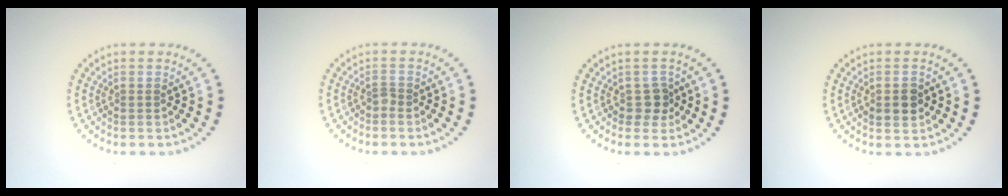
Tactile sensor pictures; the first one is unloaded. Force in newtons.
{"total": 0.8, "press": 0.5, "slide": 0.6}
{"total": 1.7, "press": 1.5, "slide": 0.9}
{"total": 2.6, "press": 2.6, "slide": 0.2}